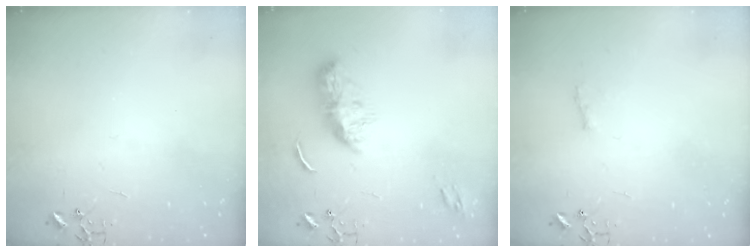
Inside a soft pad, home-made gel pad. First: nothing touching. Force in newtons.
{"total": 10.4, "press": 10.4, "slide": 0.0}
{"total": 4.7, "press": 4.6, "slide": 0.6}